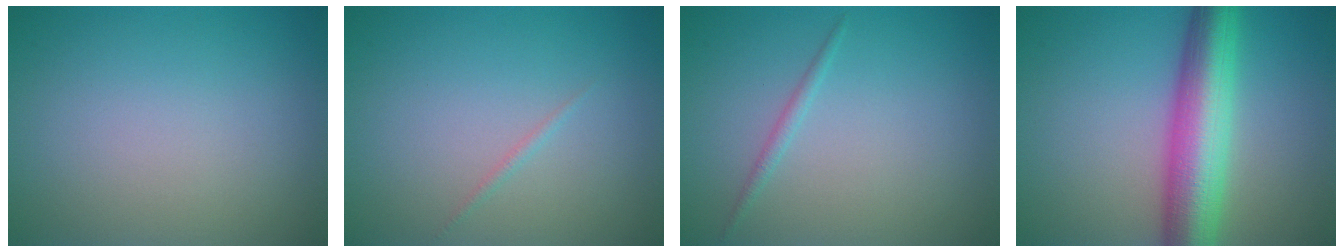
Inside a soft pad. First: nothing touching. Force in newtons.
{"total": 0.6, "press": 0.6, "slide": 0.0}
{"total": 0.9, "press": 0.9, "slide": 0.0}
{"total": 8.3, "press": 8.2, "slide": 0.4}